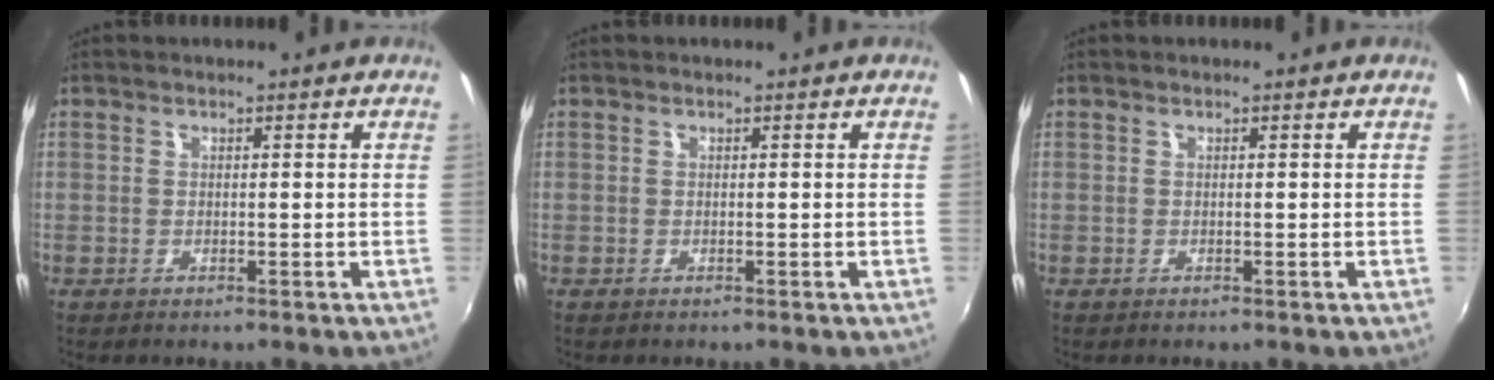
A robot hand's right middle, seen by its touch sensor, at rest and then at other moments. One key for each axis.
{"total": 0.0}
{"total": 0.0}